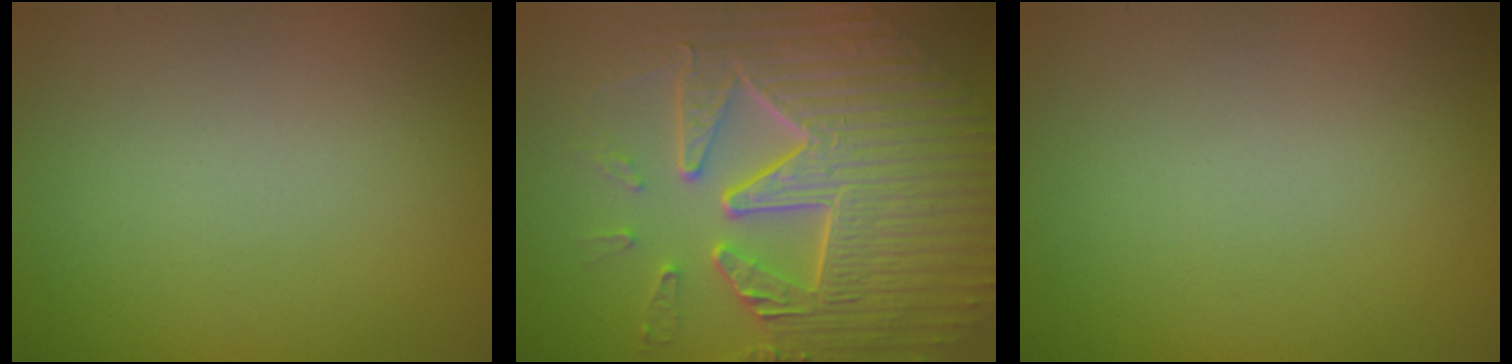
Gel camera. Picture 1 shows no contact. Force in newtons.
{"total": 10.5, "press": 7.3, "slide": 7.5}
{"total": 0.0}